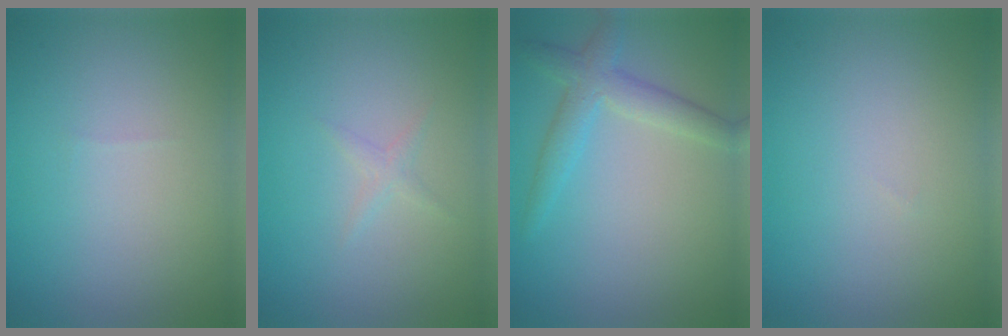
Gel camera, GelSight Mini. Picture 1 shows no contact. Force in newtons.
{"total": 0.9, "press": 0.8, "slide": 0.1}
{"total": 3.1, "press": 3.1, "slide": 0.1}
{"total": 0.0}